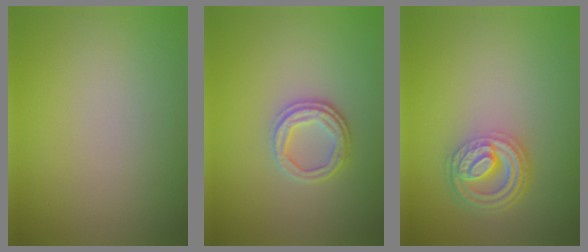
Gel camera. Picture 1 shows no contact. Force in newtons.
{"total": 2.6, "press": 2.3, "slide": 1.1}
{"total": 4.7, "press": 3.5, "slide": 3.1}